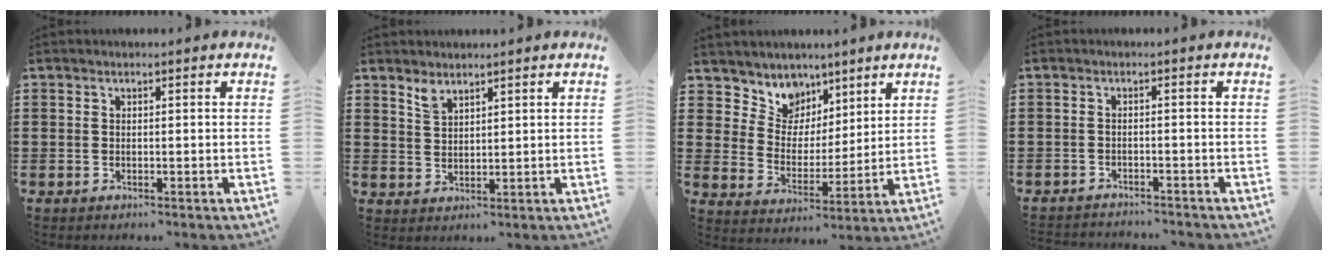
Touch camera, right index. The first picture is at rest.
{"total": 2.7, "force": [2.2, 1.1, 0.9], "torque": [-0.024, 0.002, 0.043]}
{"total": 6.5, "force": [4.6, 4.6, -0.6], "torque": [-0.030, -0.041, 0.082]}
{"total": 1.8, "force": [-1.7, 0.1, -0.1], "torque": [-0.003, 0.001, -0.038]}